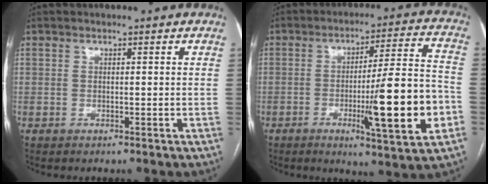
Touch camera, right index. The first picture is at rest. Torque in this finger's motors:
{"motor_torque": [1.95, -0.19, 1.05, 0.21]}